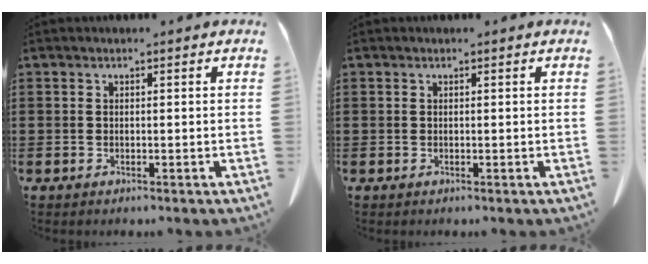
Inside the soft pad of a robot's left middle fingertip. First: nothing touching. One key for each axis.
{"total": 0.0}